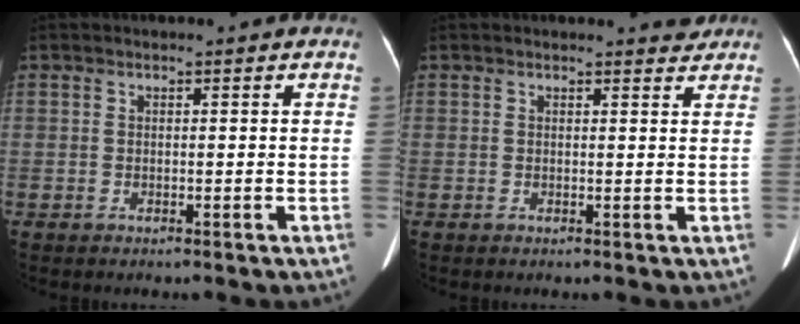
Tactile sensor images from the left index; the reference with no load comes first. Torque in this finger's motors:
{"motor_torque": [0.26, -0.07, -0.06, -0.01]}